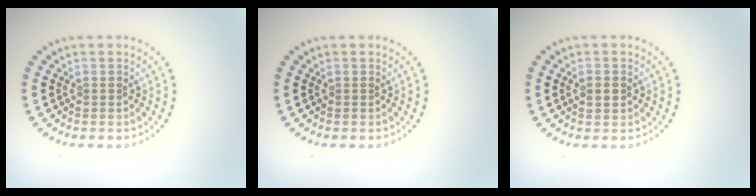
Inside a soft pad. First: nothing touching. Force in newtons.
{"total": 0.0}
{"total": 1.1, "press": 1.1, "slide": 0.1}